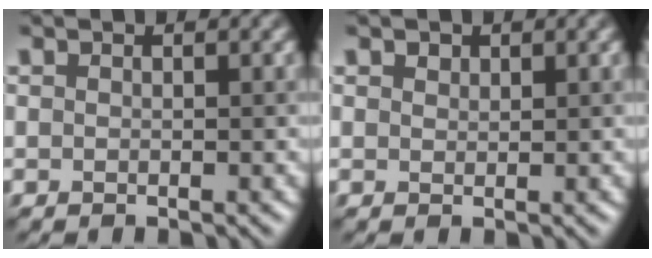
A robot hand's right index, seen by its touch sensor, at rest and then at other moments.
{"total": 0.8, "force": [0.6, 0.5, 0.2], "torque": [-0.004, -0.001, 0.010]}